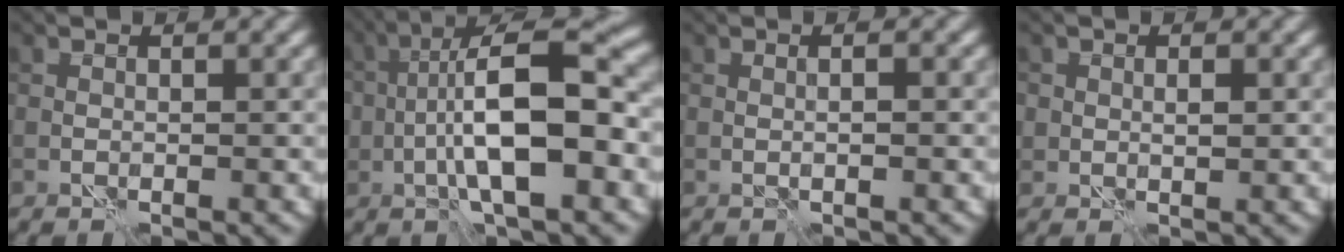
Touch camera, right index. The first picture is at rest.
{"total": 9.4, "force": [-1.7, 3.0, 8.7], "torque": [-0.148, 0.019, -0.032]}
{"total": 0.7, "force": [-0.1, -0.1, 0.7], "torque": [-0.012, -0.004, -0.001]}
{"total": 1.2, "force": [0.2, 0.9, 0.8], "torque": [-0.013, -0.006, 0.004]}